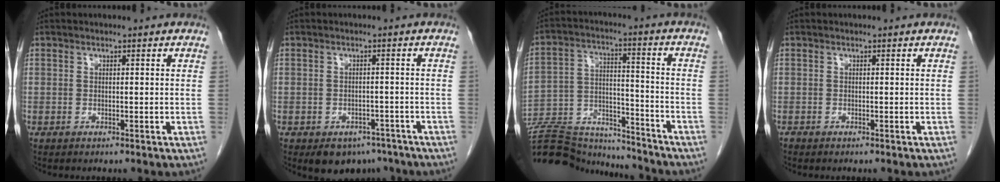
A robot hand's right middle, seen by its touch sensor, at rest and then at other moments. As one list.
[{"total": 5.5, "force": [-4.0, 3.4, 1.8], "torque": [-0.017, 0.003, -0.049]}, {"total": 20.7, "force": [-19.6, 3.6, 5.6], "torque": [-0.140, 0.003, -0.311]}, {"total": 0.0}]